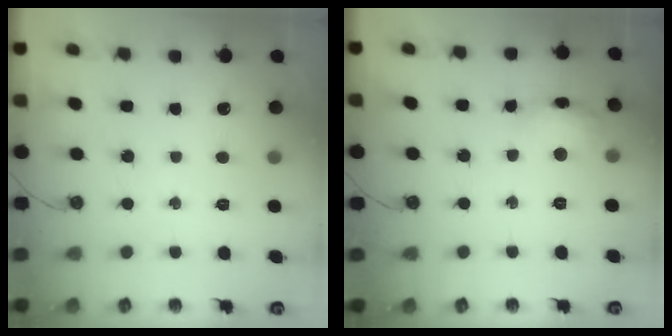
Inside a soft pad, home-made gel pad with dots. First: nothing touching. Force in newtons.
{"total": 11.8, "press": 11.8, "slide": 0.9}